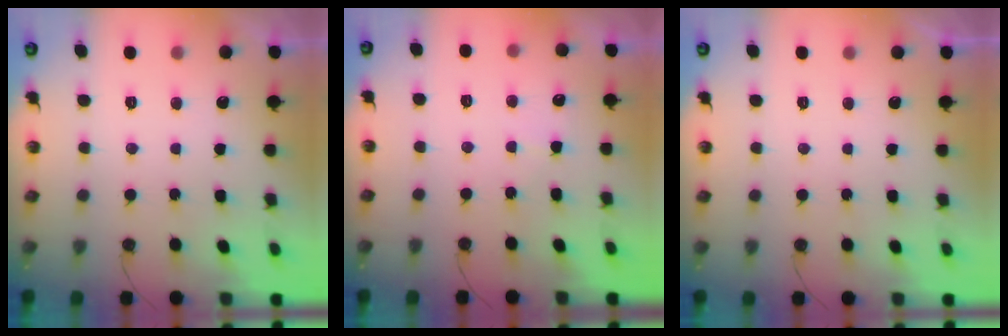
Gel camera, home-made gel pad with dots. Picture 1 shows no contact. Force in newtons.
{"total": 5.6, "press": 5.6, "slide": 0.6}
{"total": 0.0}